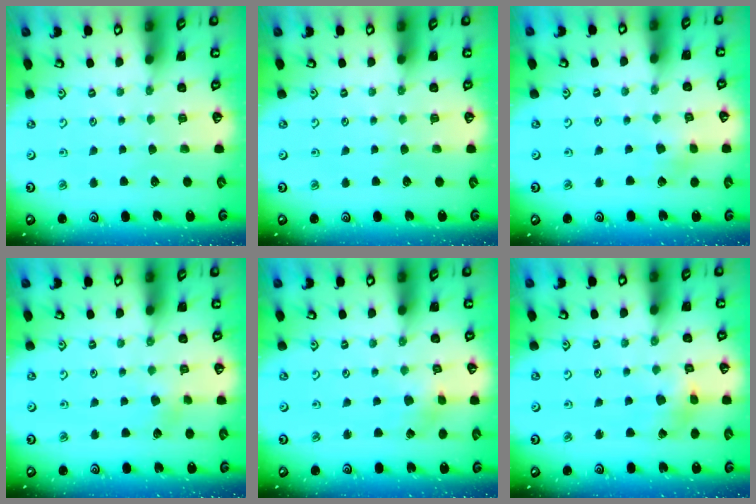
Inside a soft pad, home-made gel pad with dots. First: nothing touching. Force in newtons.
{"total": 0.0}
{"total": 2.8, "press": 2.7, "slide": 0.6}
{"total": 1.3, "press": 1.3, "slide": 0.2}
{"total": 2.5, "press": 2.5, "slide": 0.3}
{"total": 3.6, "press": 3.6, "slide": 0.4}